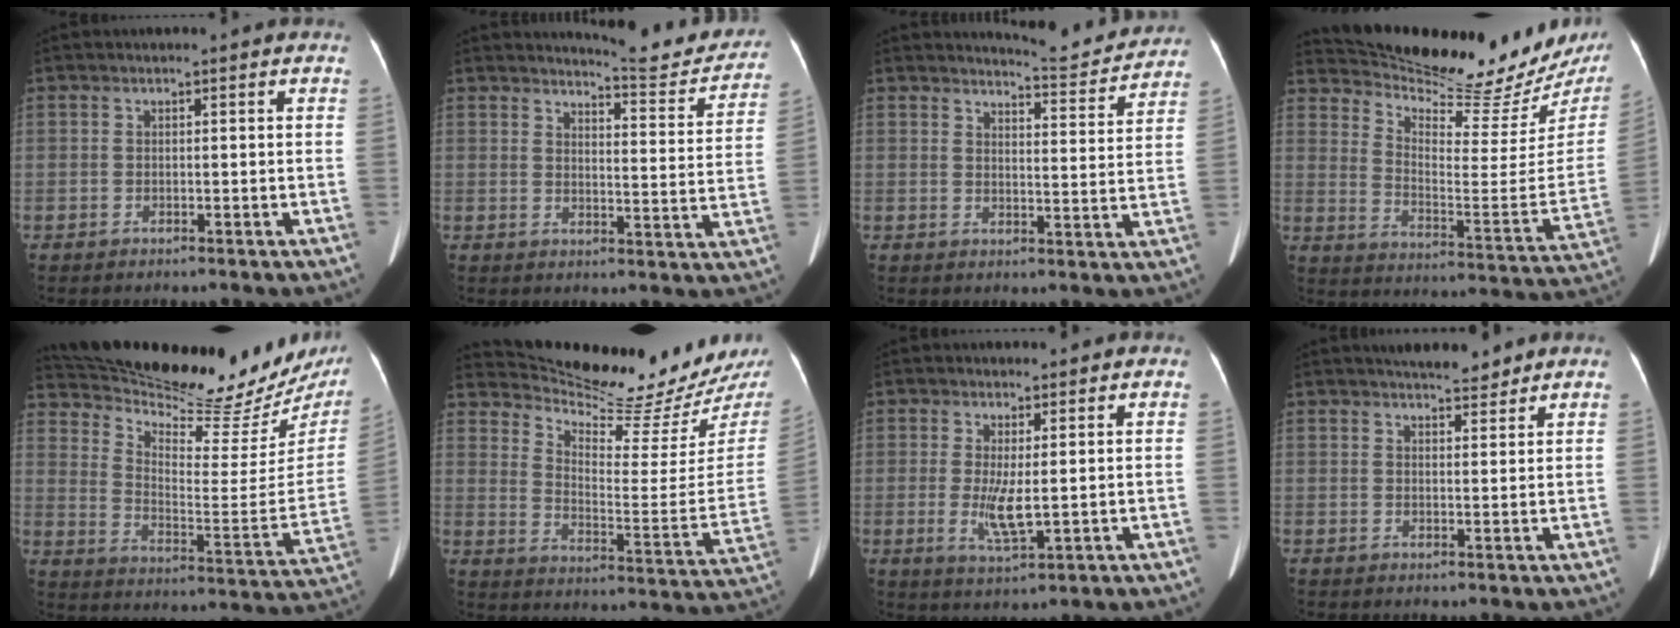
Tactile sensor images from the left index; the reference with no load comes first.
{"total": 10.7, "force": [10.5, 0.9, 1.7], "torque": [-0.014, -0.039, 0.120]}
{"total": 8.0, "force": [8.0, 0.2, 0.4], "torque": [-0.009, -0.018, 0.098]}
{"total": 25.3, "force": [23.1, 3.1, 9.9], "torque": [-0.162, -0.090, 0.311]}
{"total": 29.3, "force": [26.4, 4.5, 11.8], "torque": [-0.199, -0.093, 0.355]}
{"total": 20.7, "force": [19.6, 0.1, 6.9], "torque": [-0.116, -0.098, 0.273]}
{"total": 4.6, "force": [0.1, 0.9, 4.5], "torque": [-0.090, -0.014, 0.007]}
{"total": 5.4, "force": [4.8, 1.3, 2.1], "torque": [-0.028, 0.009, 0.068]}